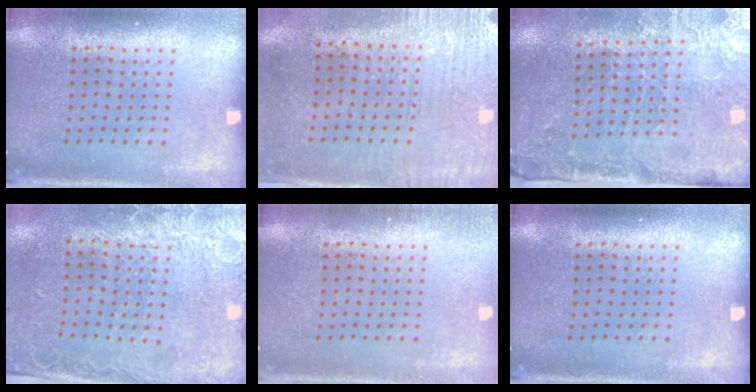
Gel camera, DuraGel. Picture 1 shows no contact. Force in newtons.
{"total": 3.1, "press": 2.5, "slide": 1.8}
{"total": 3.2, "press": 3.2, "slide": 0.5}
{"total": 2.6, "press": 2.0, "slide": 1.7}
{"total": 0.8, "press": 0.8, "slide": 0.1}
{"total": 0.0}